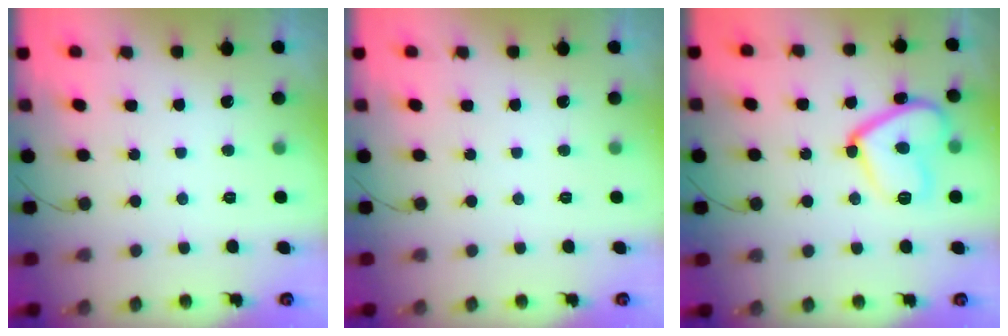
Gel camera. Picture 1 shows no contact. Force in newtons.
{"total": 0.0}
{"total": 15.0, "press": 14.9, "slide": 1.5}